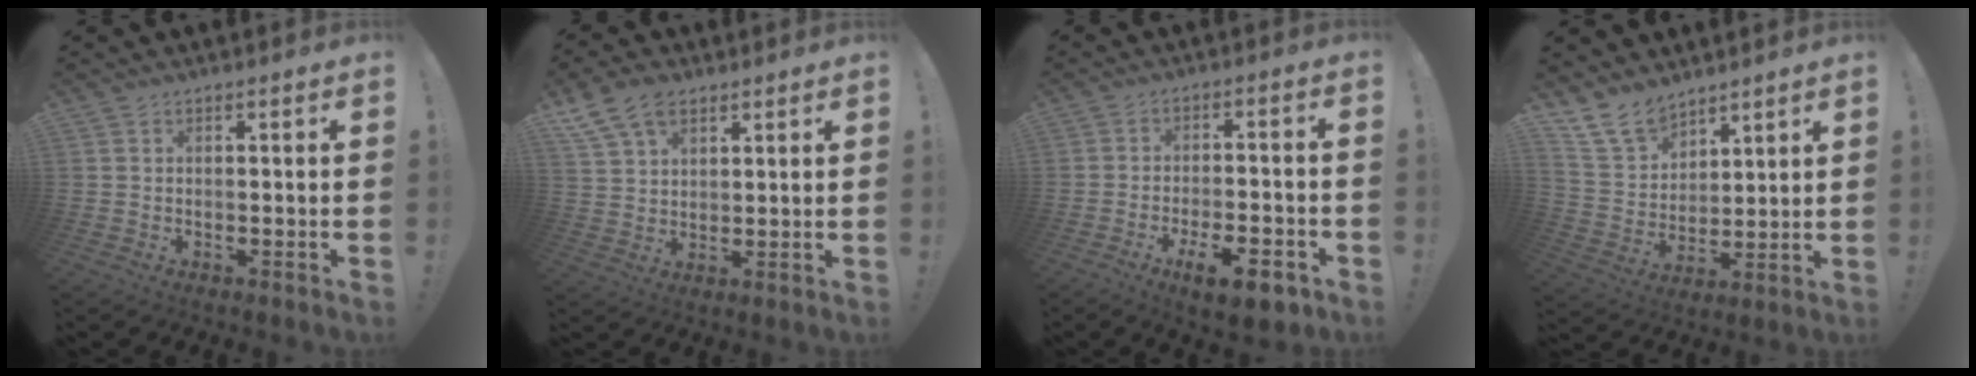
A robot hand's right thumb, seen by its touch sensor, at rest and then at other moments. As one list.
[{"total": 10.1, "force": [6.4, 6.3, 4.7], "torque": [-0.081, -0.028, 0.125]}, {"total": 10.8, "force": [-6.2, 3.5, 8.1], "torque": [-0.105, 0.036, -0.094]}, {"total": 12.4, "force": [10.0, 6.4, 3.6], "torque": [-0.079, -0.070, 0.194]}]